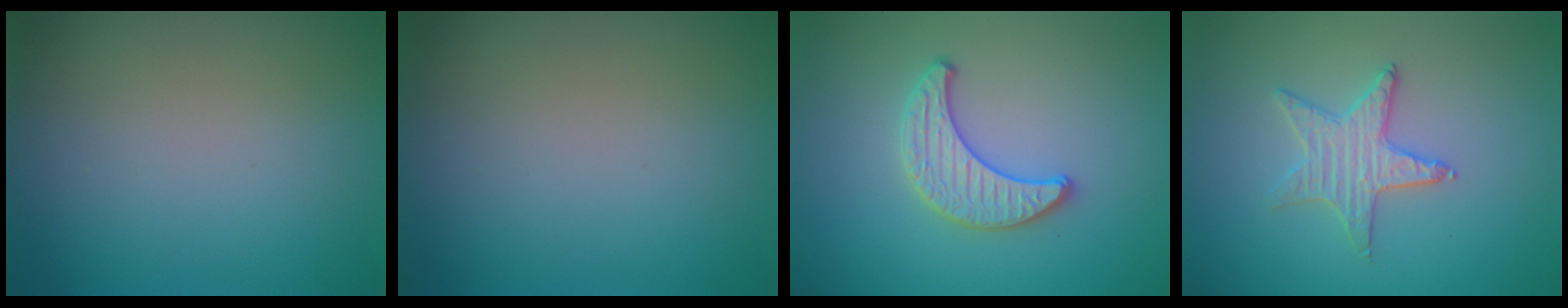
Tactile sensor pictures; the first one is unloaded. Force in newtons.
{"total": 0.0}
{"total": 2.4, "press": 2.4, "slide": 0.1}
{"total": 1.9, "press": 1.9, "slide": 0.2}